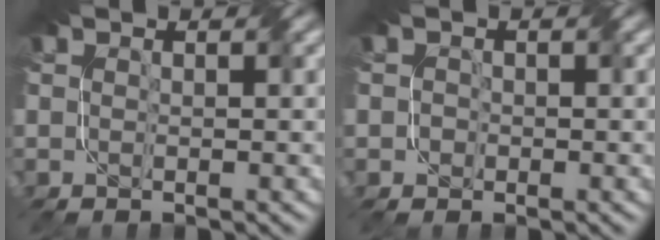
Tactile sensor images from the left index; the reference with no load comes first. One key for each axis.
{"total": 0.6, "fx": -0.4, "fy": 0.4, "fz": 0.1, "tx": 0.006, "ty": 0.004, "tz": -0.009}